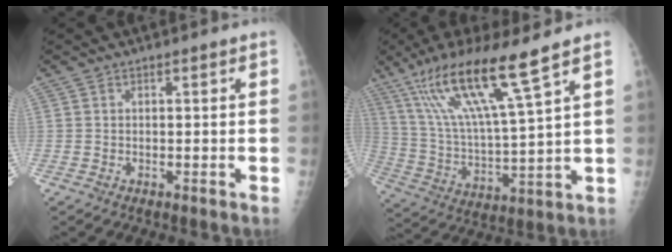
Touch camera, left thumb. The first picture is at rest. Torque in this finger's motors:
{"motor_torque": [0.79, -0.04, 1.33, -1.45, 0.51]}